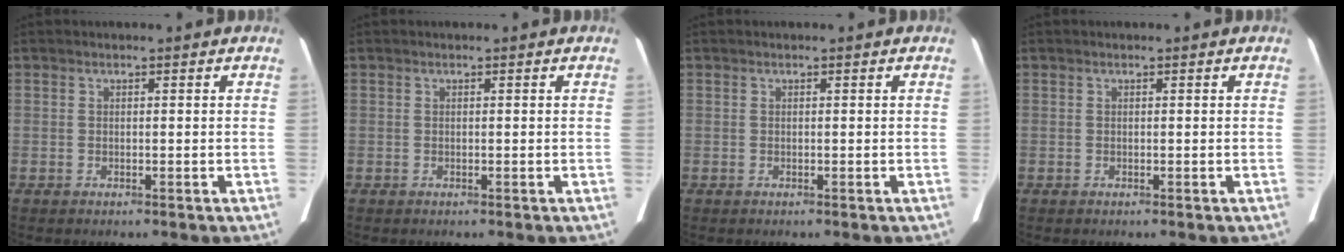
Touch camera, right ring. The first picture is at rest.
{"total": 0.0}
{"total": 0.0}
{"total": 0.0}